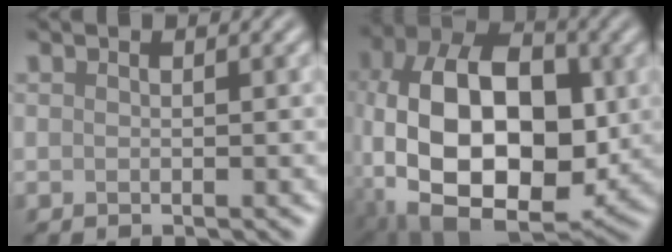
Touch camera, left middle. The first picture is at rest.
{"total": 16.3, "force": [-2.1, 10.0, 12.7], "torque": [-0.214, 0.002, -0.041]}